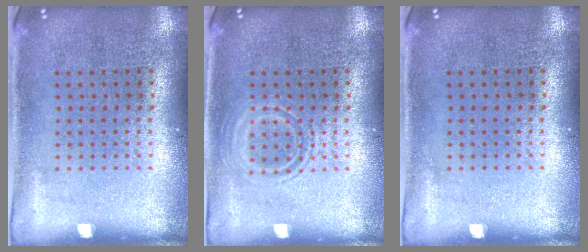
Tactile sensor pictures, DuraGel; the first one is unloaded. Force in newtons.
{"total": 1.9, "press": 1.9, "slide": 0.3}
{"total": 0.0}